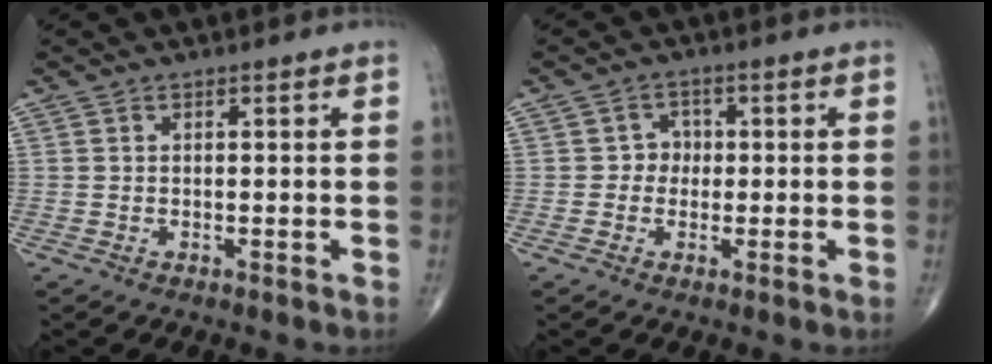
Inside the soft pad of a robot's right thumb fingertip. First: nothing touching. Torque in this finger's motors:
{"motor_torque": [-0.13, -0.01, 0.27, -0.08, -0.01]}